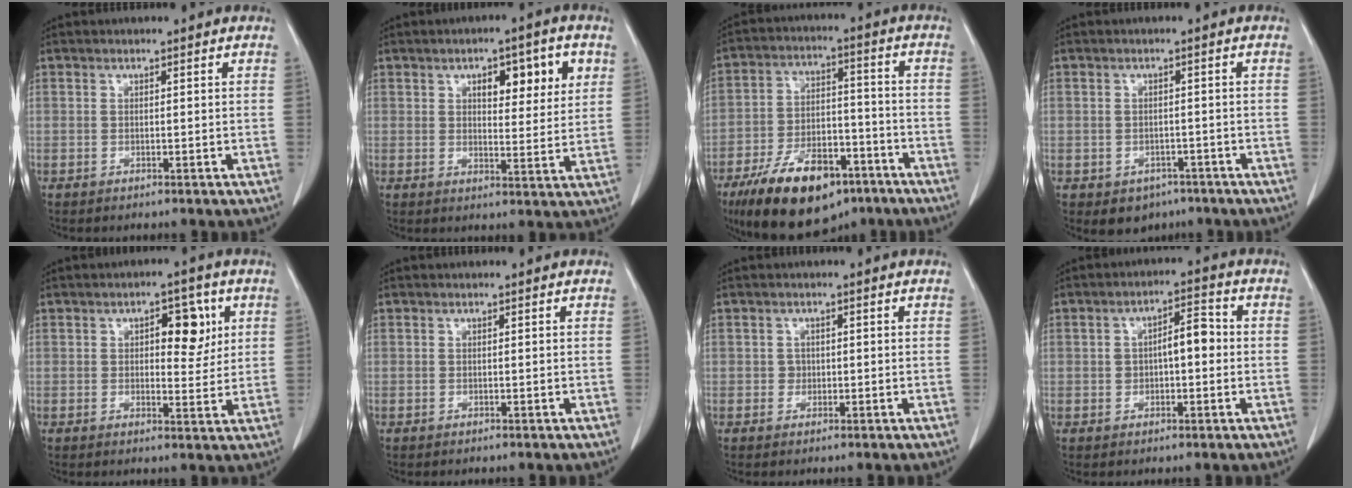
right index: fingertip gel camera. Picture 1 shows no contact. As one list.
[{"total": 8.6, "force": [3.6, 3.0, 7.2], "torque": [-0.093, 0.007, 0.052]}, {"total": 17.2, "force": [-11.0, 7.6, 10.8], "torque": [-0.193, 0.005, -0.181]}, {"total": 4.2, "force": [-2.6, 3.2, 1.1], "torque": [-0.005, 0.007, -0.027]}, {"total": 6.1, "force": [2.0, 2.8, 5.0], "torque": [-0.062, 0.009, 0.030]}, {"total": 0.0}, {"total": 1.2, "force": [-0.1, 1.2, 0.4], "torque": [-0.004, 0.004, 0.000]}, {"total": 5.5, "force": [0.2, 2.3, 5.0], "torque": [-0.083, 0.025, 0.001]}]